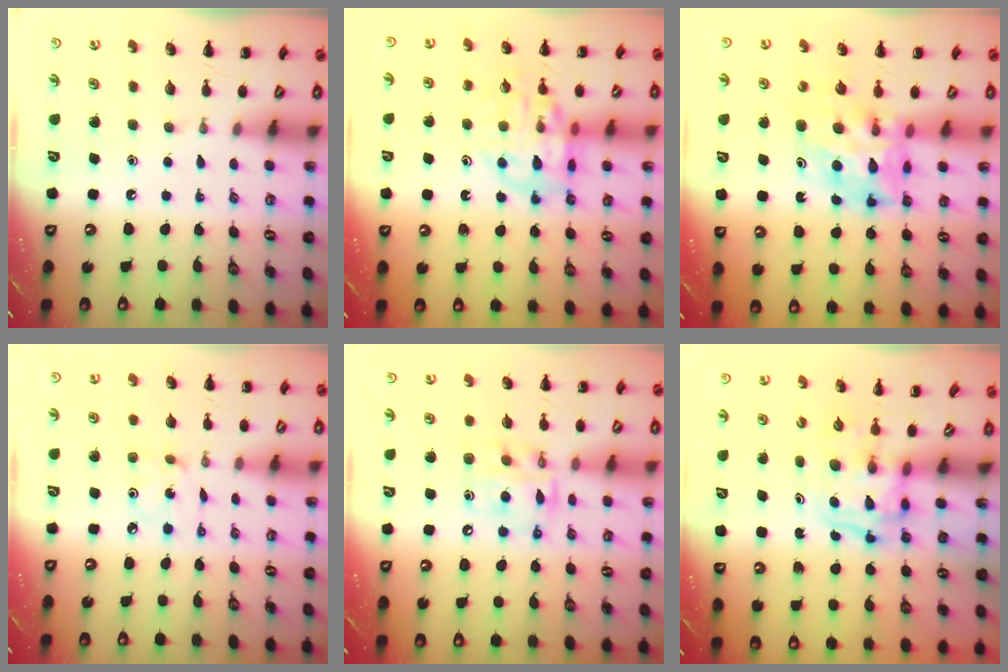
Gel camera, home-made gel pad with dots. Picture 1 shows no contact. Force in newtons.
{"total": 13.3, "press": 13.2, "slide": 2.0}
{"total": 10.1, "press": 9.6, "slide": 3.0}
{"total": 1.2, "press": 1.2, "slide": 0.4}
{"total": 12.8, "press": 12.5, "slide": 2.5}
{"total": 3.4, "press": 3.3, "slide": 0.6}